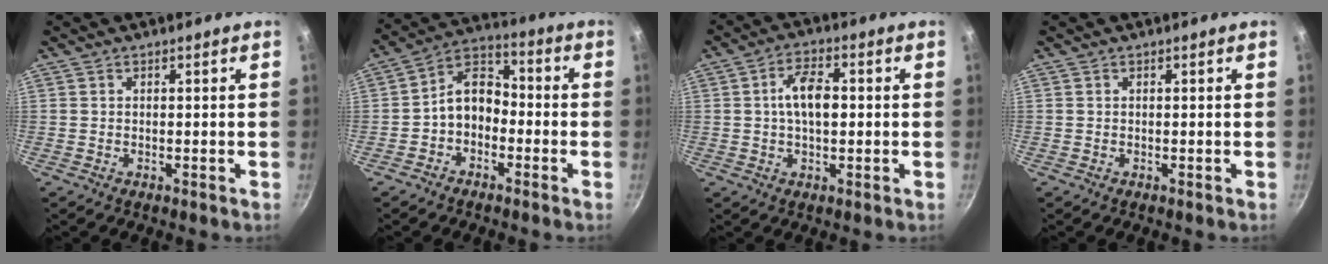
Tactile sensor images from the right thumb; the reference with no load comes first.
{"total": 8.2, "force": [-2.1, 6.1, 5.2], "torque": [-0.056, 0.046, -0.053]}
{"total": 7.3, "force": [0.5, 3.9, 6.2], "torque": [-0.094, 0.018, 0.004]}
{"total": 0.0}